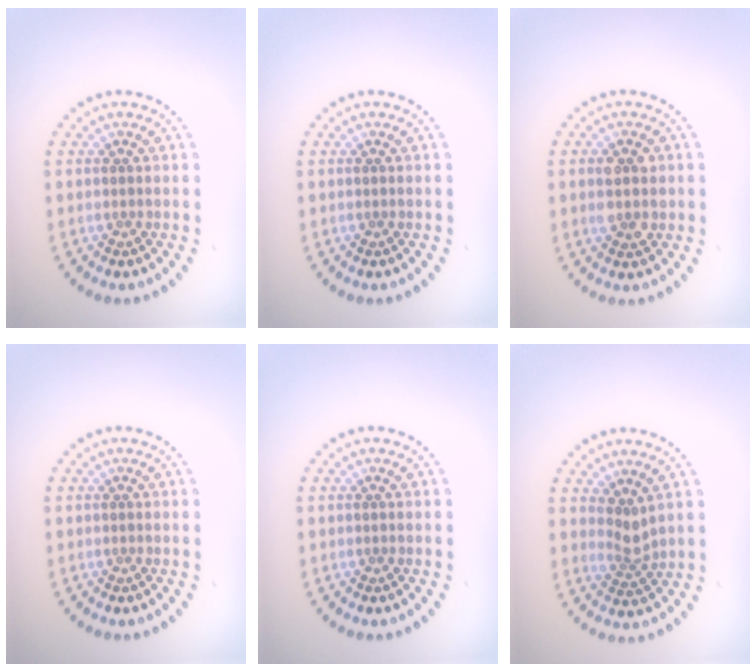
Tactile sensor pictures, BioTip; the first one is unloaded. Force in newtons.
{"total": 0.0}
{"total": 2.7, "press": 2.7, "slide": 0.3}
{"total": 0.0}
{"total": 0.0}
{"total": 1.9, "press": 1.3, "slide": 1.4}